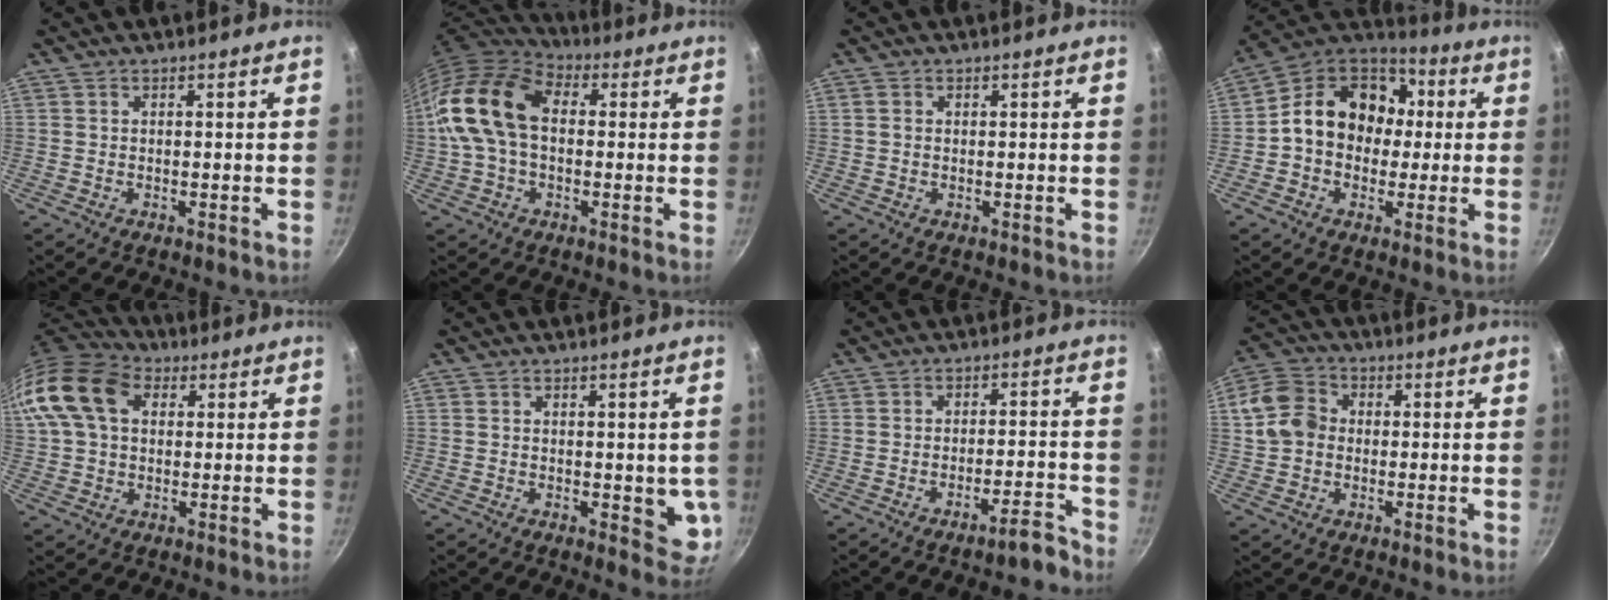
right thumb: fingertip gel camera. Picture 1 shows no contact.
{"total": 16.6, "force": [0.8, 11.2, 12.2], "torque": [-0.219, 0.035, -0.002]}
{"total": 1.0, "force": [0.2, 0.8, 0.5], "torque": [-0.009, 0.003, 0.003]}
{"total": 16.2, "force": [0.9, 13.2, 9.3], "torque": [-0.112, 0.042, -0.001]}
{"total": 16.1, "force": [4.1, 11.4, 10.6], "torque": [-0.202, 0.026, 0.060]}
{"total": 5.6, "force": [-0.2, 2.8, 4.9], "torque": [-0.041, -0.018, -0.001]}
{"total": 4.9, "force": [-4.2, 0.4, 2.5], "torque": [-0.025, 0.045, -0.056]}
{"total": 9.0, "force": [0.3, 7.5, 5.1], "torque": [-0.076, 0.017, -0.010]}